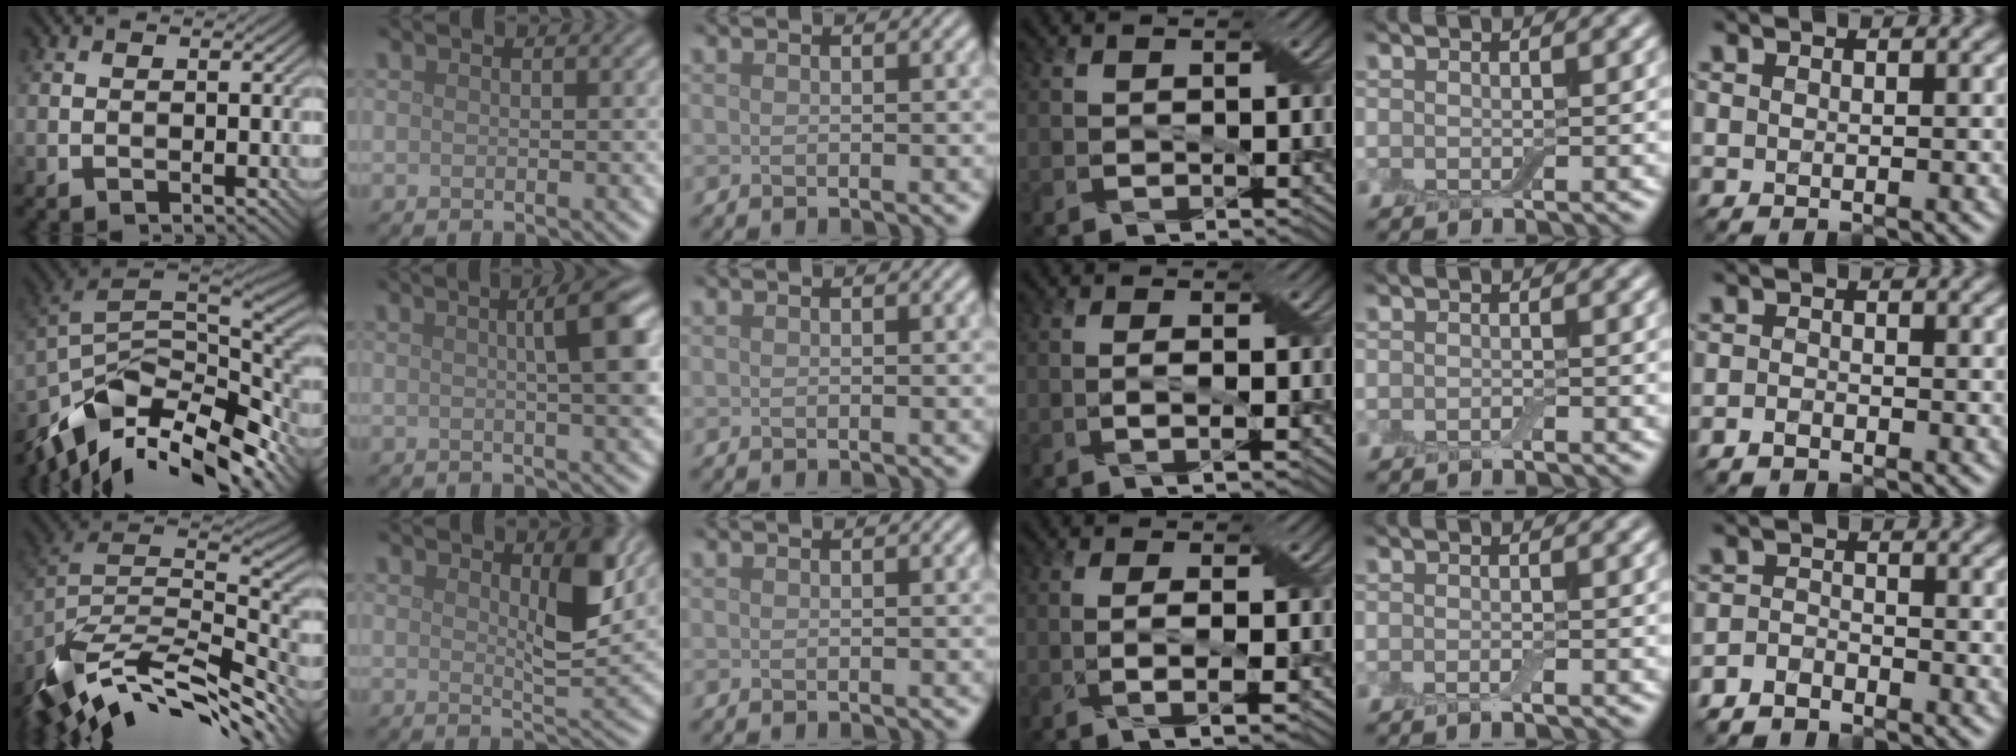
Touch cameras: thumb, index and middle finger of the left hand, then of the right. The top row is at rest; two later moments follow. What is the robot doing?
{"motion": "wrap", "object": "bandage"}